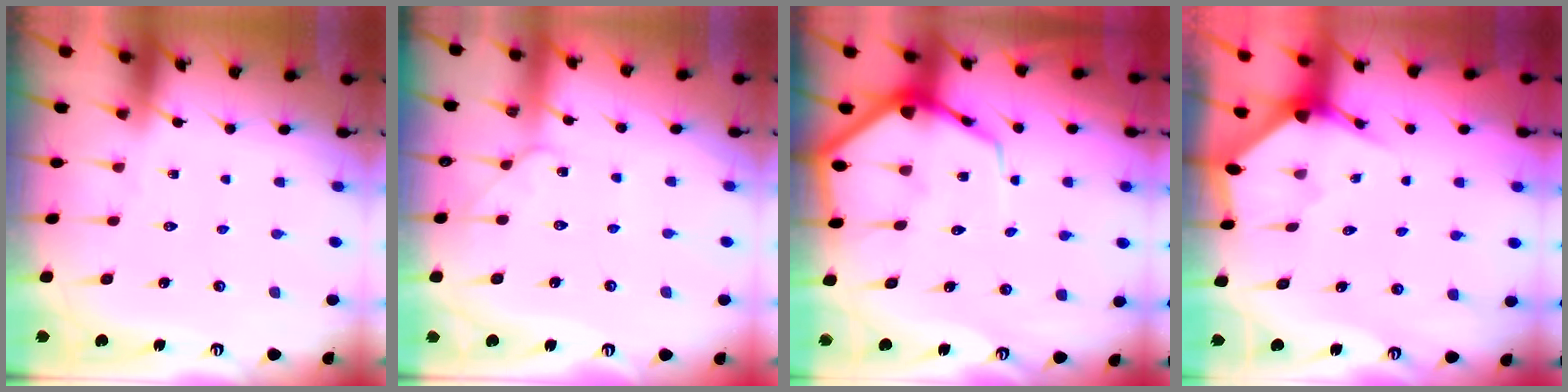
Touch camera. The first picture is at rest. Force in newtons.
{"total": 5.0, "press": 5.0, "slide": 0.6}
{"total": 9.1, "press": 9.1, "slide": 0.9}
{"total": 2.8, "press": 2.8, "slide": 0.3}